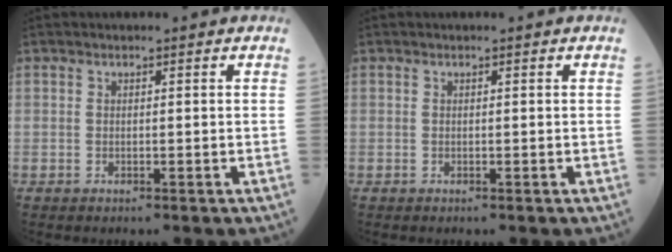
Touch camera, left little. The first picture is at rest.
{"total": 0.0}